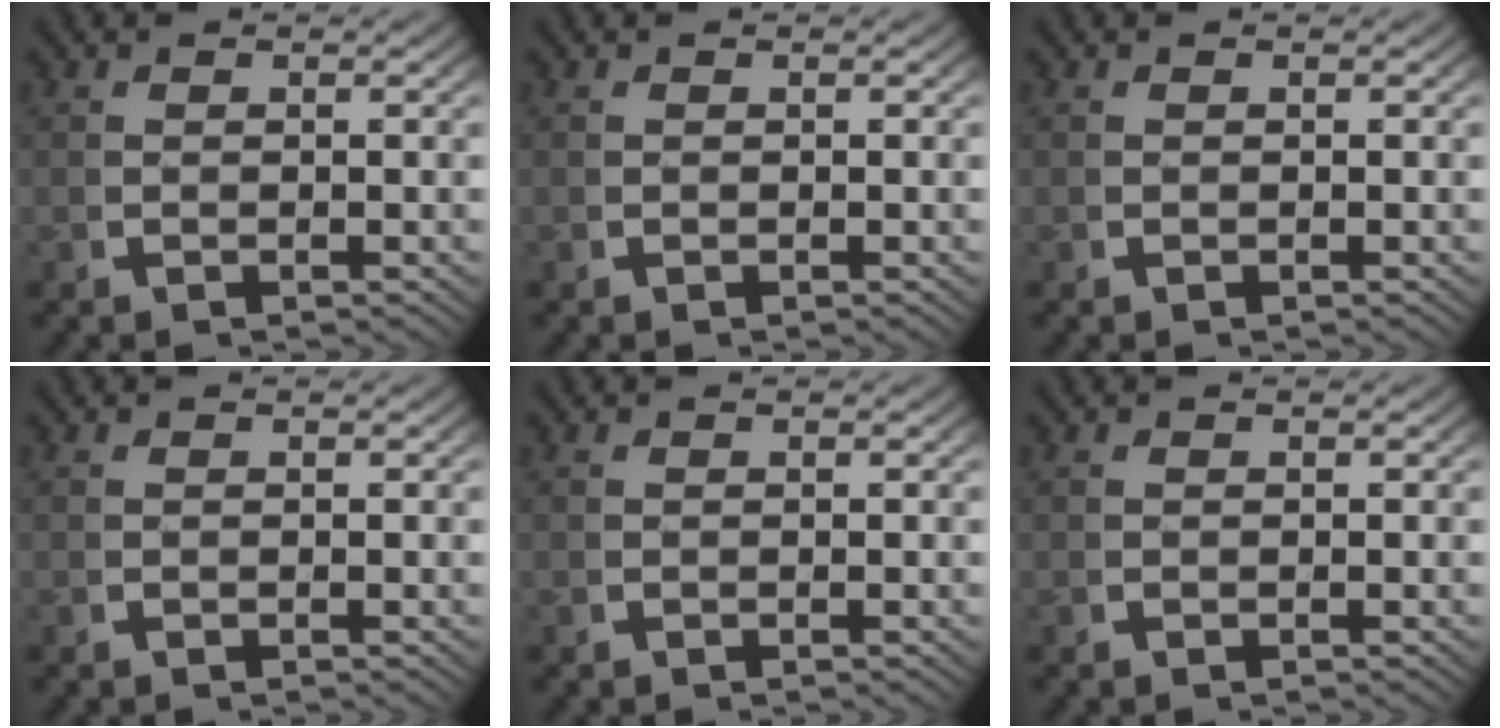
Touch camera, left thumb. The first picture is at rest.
{"total": 0.0}
{"total": 0.0}
{"total": 0.0}
{"total": 0.0}
{"total": 0.0}